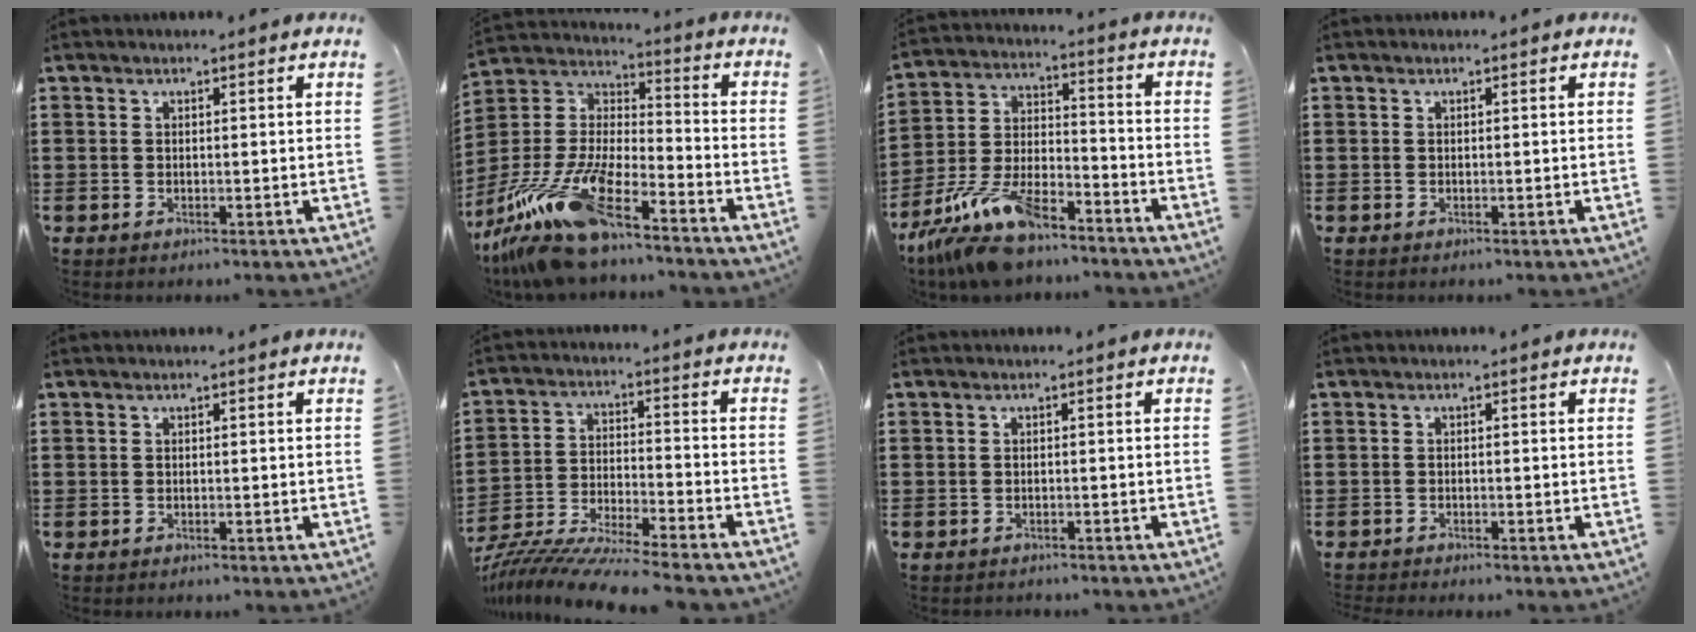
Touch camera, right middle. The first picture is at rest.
{"total": 15.6, "force": [-11.9, 3.0, 9.6], "torque": [-0.218, 0.010, -0.229]}
{"total": 12.1, "force": [-10.2, 3.0, 5.9], "torque": [-0.123, 0.022, -0.201]}
{"total": 0.0}
{"total": 0.0}
{"total": 8.7, "force": [-8.4, -0.5, 2.1], "torque": [-0.042, -0.001, -0.169]}
{"total": 0.7, "force": [-0.6, 0.3, -0.1], "torque": [0.002, 0.002, -0.014]}
{"total": 0.7, "force": [-0.7, 0.0, 0.1], "torque": [-0.003, -0.002, -0.015]}